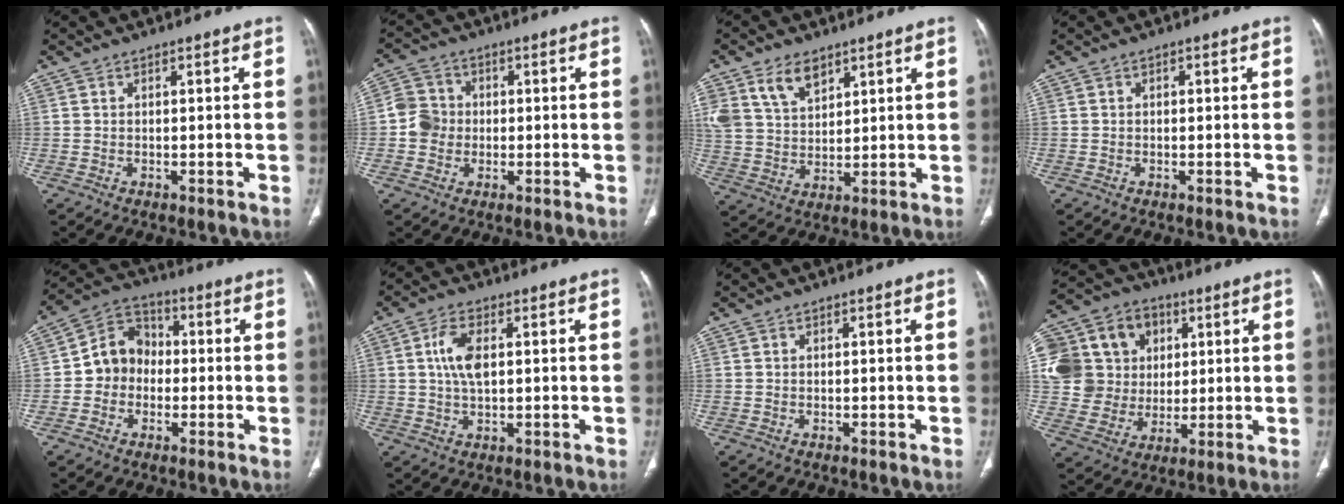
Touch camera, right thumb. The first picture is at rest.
{"total": 5.9, "force": [-0.4, 5.5, 2.1], "torque": [-0.022, 0.012, -0.014]}
{"total": 10.3, "force": [6.0, 6.5, 5.3], "torque": [-0.088, -0.019, 0.127]}
{"total": 0.6, "force": [0.1, 0.4, 0.4], "torque": [-0.001, 0.001, 0.001]}
{"total": 8.9, "force": [-1.0, 7.7, 4.3], "torque": [-0.044, 0.033, -0.035]}
{"total": 6.0, "force": [1.2, 3.0, 5.1], "torque": [-0.107, 0.003, 0.022]}
{"total": 0.0}
{"total": 22.2, "force": [5.3, 19.1, 10.0], "torque": [-0.194, 0.040, 0.109]}